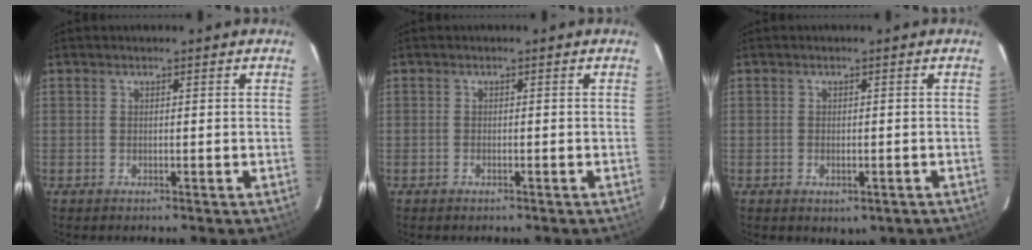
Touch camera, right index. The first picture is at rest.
{"total": 0.7, "force": [-0.5, 0.4, 0.3], "torque": [-0.006, 0.002, -0.008]}
{"total": 3.1, "force": [-1.3, 2.1, 2.0], "torque": [-0.034, -0.006, -0.009]}